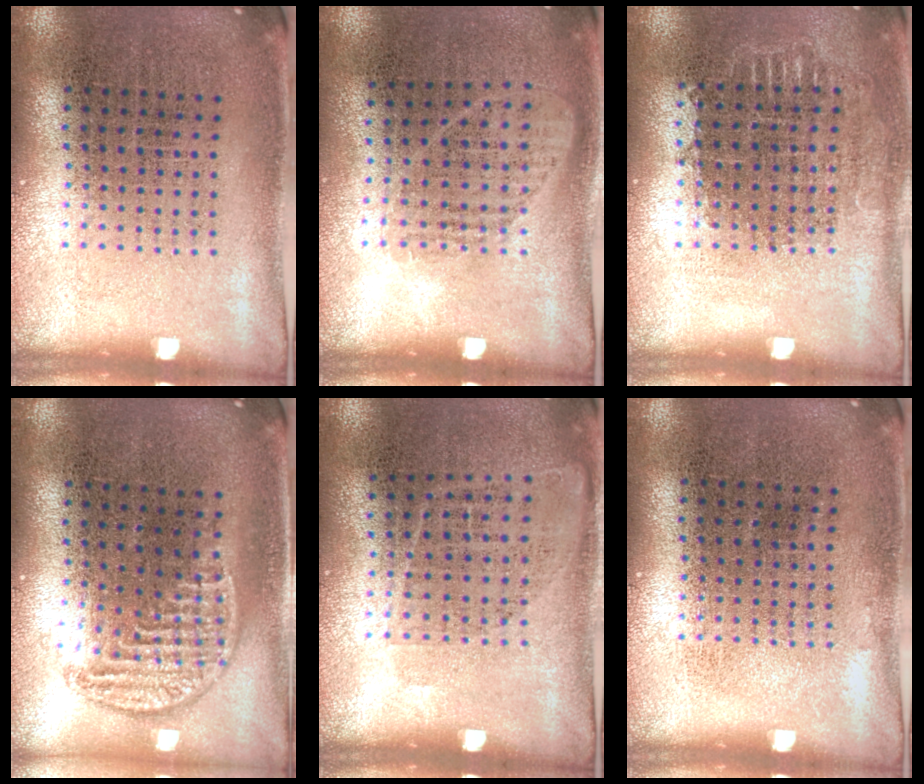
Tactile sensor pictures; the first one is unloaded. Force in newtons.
{"total": 1.0, "press": 0.8, "slide": 0.6}
{"total": 0.7, "press": 0.7, "slide": 0.3}
{"total": 1.2, "press": 1.1, "slide": 0.5}
{"total": 0.9, "press": 0.7, "slide": 0.6}
{"total": 0.0}